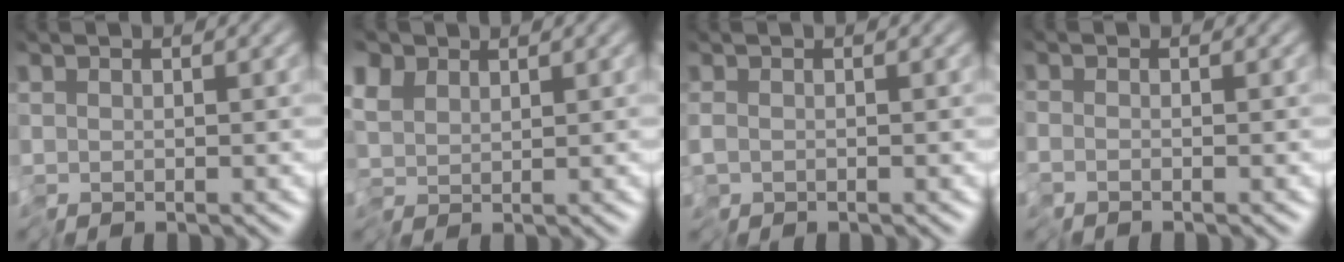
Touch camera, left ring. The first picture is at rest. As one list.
[{"total": 2.0, "force": [0.8, 1.5, 1.1], "torque": [-0.024, 0.004, 0.009]}, {"total": 0.0}, {"total": 0.6, "force": [-0.3, -0.3, -0.3], "torque": [0.012, 0.000, -0.007]}]